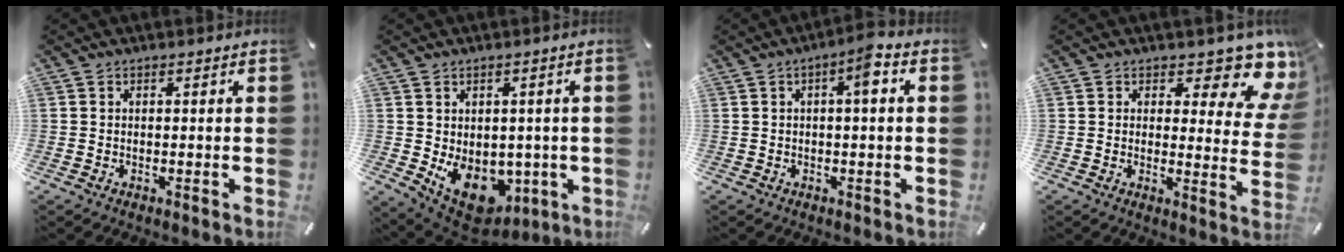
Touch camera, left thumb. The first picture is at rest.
{"total": 10.6, "force": [-2.6, 8.7, 5.4], "torque": [-0.061, -0.006, -0.036]}
{"total": 5.1, "force": [1.1, 1.1, 4.9], "torque": [-0.078, 0.003, 0.012]}
{"total": 10.3, "force": [7.5, 4.0, 5.8], "torque": [-0.052, -0.074, 0.125]}